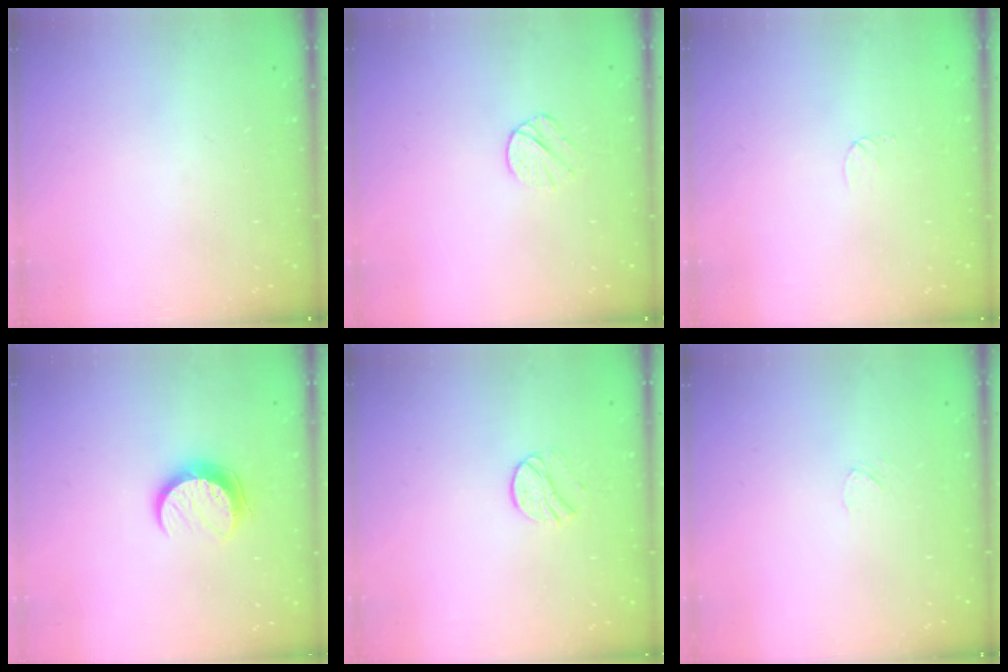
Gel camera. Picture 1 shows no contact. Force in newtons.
{"total": 5.9, "press": 5.9, "slide": 1.0}
{"total": 4.1, "press": 4.1, "slide": 0.3}
{"total": 9.5, "press": 9.5, "slide": 0.8}
{"total": 8.1, "press": 8.1, "slide": 0.6}
{"total": 3.3, "press": 3.3, "slide": 0.4}